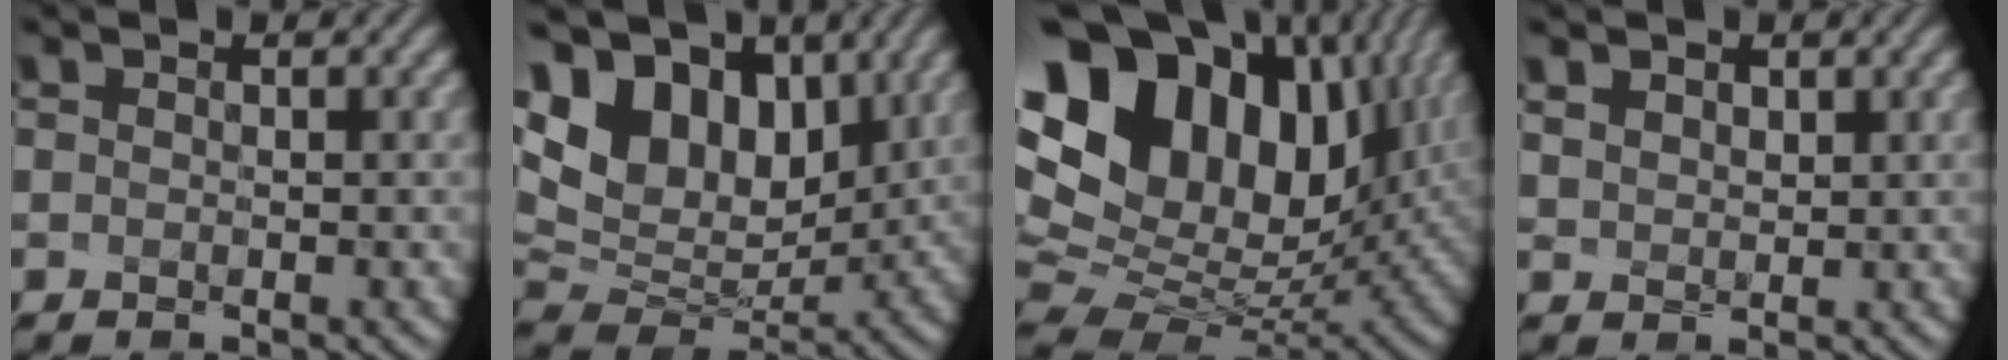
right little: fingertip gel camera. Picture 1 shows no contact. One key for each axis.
{"total": 11.4, "fx": 5.4, "fy": 7.1, "fz": 7.1, "tx": -0.156, "ty": 0.026, "tz": 0.081}
{"total": 18.0, "fx": 7.7, "fy": 11.9, "fz": 11.0, "tx": -0.230, "ty": 0.043, "tz": 0.145}
{"total": 3.4, "fx": 2.0, "fy": 2.2, "fz": 1.5, "tx": -0.048, "ty": 0.014, "tz": 0.028}